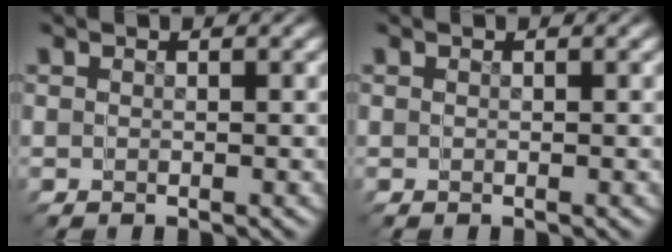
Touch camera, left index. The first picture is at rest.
{"total": 0.0}